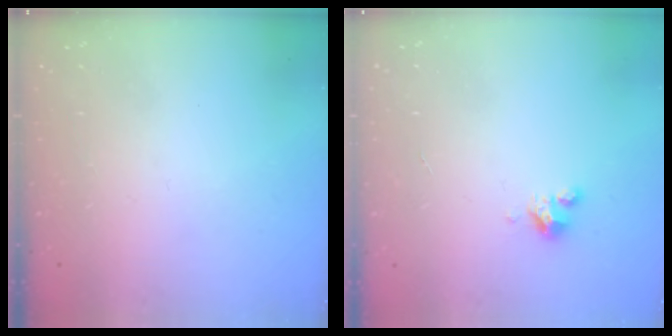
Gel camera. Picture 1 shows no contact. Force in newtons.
{"total": 2.5, "press": 2.5, "slide": 0.2}